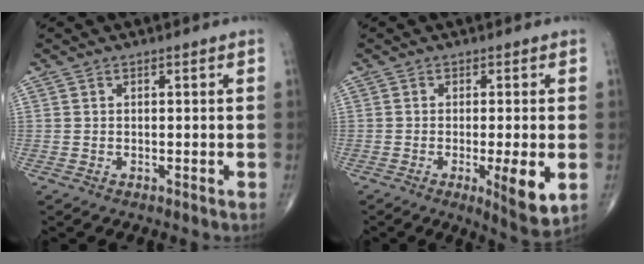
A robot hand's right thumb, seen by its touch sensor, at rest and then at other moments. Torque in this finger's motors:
{"motor_torque": [2.81, 2.20, 1.64, -1.13, 0.28]}